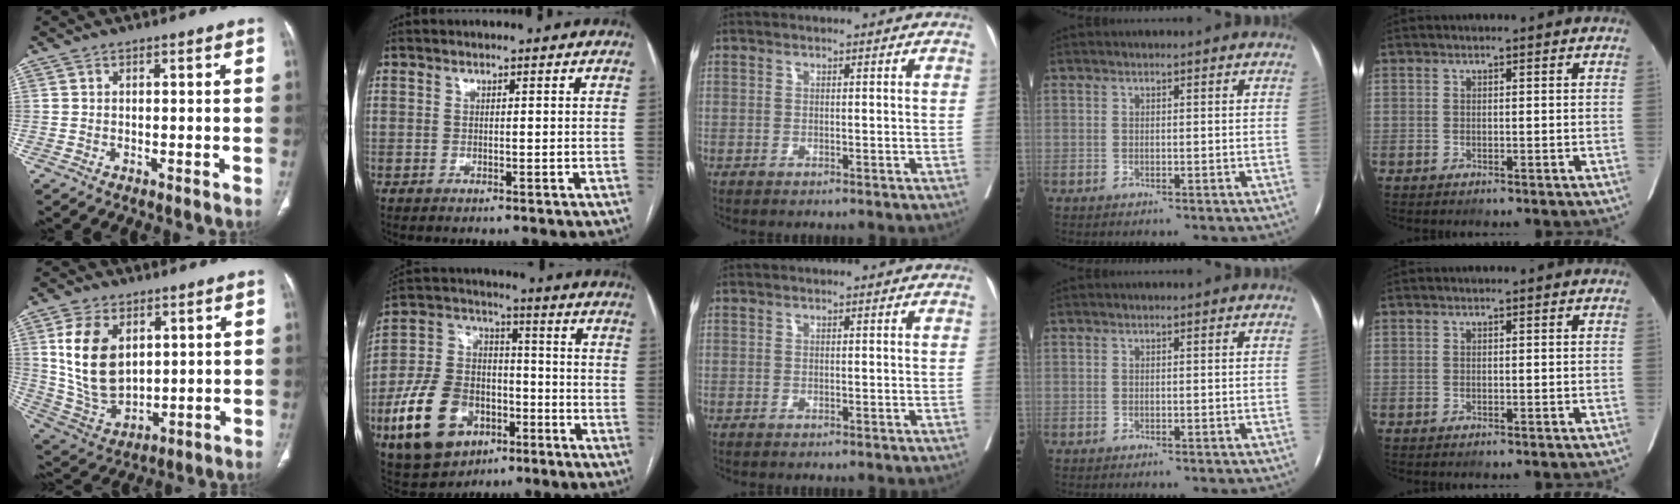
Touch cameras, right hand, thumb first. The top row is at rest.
{"thumb": {"total": 14.8, "force": [4.1, 9.6, 10.5], "torque": [-0.177, -0.020, 0.096]}, "index": {"total": 16.5, "force": [-6.9, 11.3, 9.9], "torque": [-0.221, 0.020, -0.113]}}